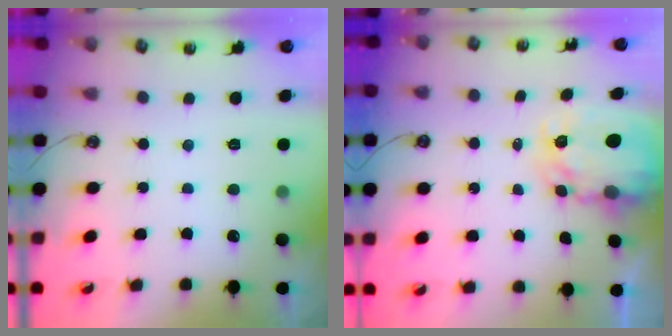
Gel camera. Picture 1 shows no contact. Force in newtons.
{"total": 5.1, "press": 5.1, "slide": 0.4}